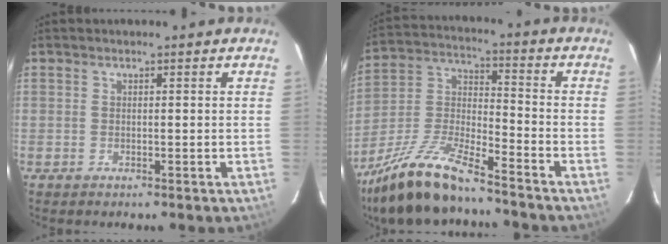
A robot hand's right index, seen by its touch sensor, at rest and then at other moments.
{"total": 16.5, "force": [-13.1, 2.9, 9.7], "torque": [-0.216, -0.009, -0.253]}